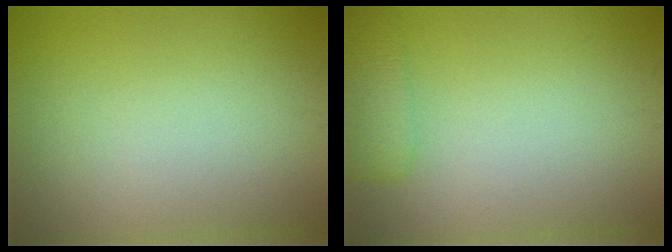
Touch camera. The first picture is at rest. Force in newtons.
{"total": 2.5, "press": 2.5, "slide": 0.2}